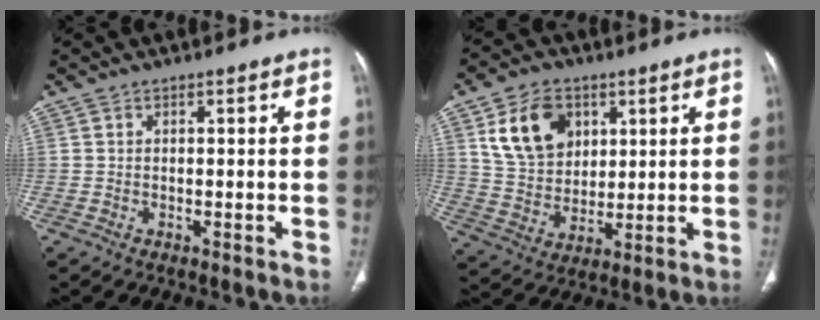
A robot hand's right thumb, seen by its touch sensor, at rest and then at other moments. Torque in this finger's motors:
{"motor_torque": [-0.62, 0.76, 0.18, -0.13, 0.15]}